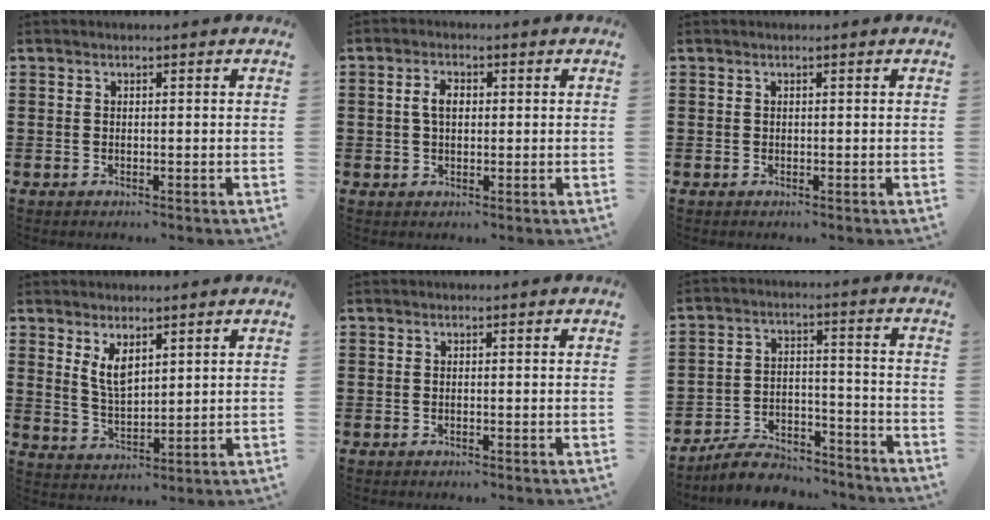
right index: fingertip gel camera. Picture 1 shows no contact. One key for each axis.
{"total": 3.2, "fx": 0.3, "fy": 1.8, "fz": 2.6, "tx": -0.054, "ty": 0.010, "tz": 0.003}
{"total": 0.0}
{"total": 4.6, "fx": 2.5, "fy": 2.0, "fz": 3.3, "tx": -0.071, "ty": 0.003, "tz": 0.045}
{"total": 0.0}
{"total": 6.3, "fx": -5.9, "fy": 1.5, "fz": 1.6, "tx": -0.028, "ty": 0.018, "tz": -0.112}